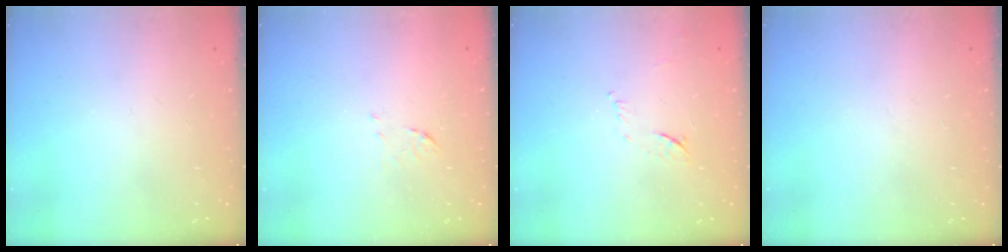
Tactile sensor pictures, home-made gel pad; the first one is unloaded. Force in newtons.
{"total": 5.3, "press": 5.2, "slide": 0.5}
{"total": 7.6, "press": 7.6, "slide": 0.9}
{"total": 0.0}